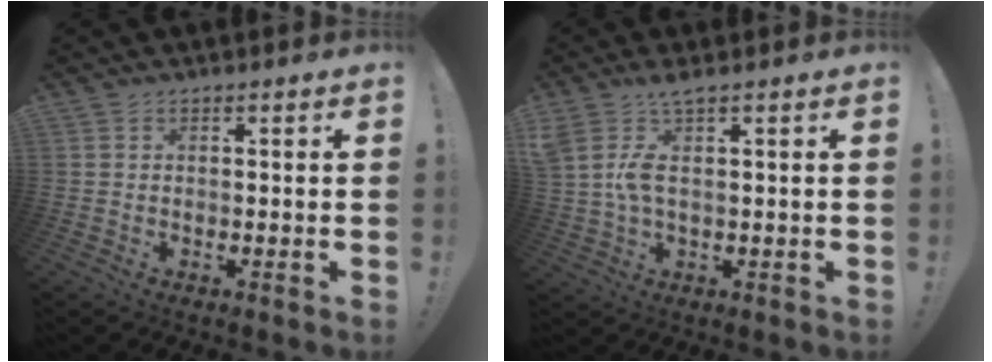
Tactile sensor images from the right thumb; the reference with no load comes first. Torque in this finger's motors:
{"motor_torque": [0.23, 0.28, 0.53, 0.68, 0.05]}